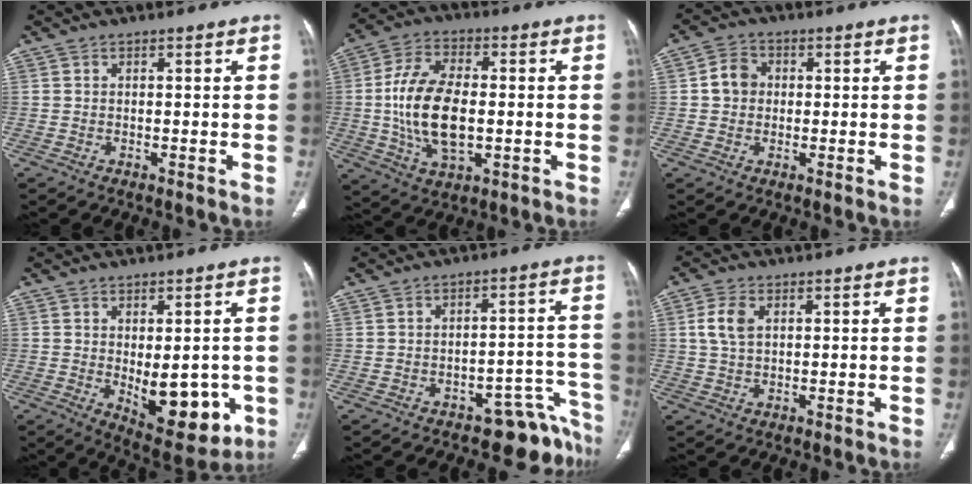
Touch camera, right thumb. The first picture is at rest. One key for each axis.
{"total": 15.4, "fx": -0.9, "fy": 8.5, "fz": 12.8, "tx": -0.239, "ty": 0.007, "tz": -0.013}
{"total": 4.8, "fx": 0.3, "fy": 4.2, "fz": 2.3, "tx": -0.027, "ty": 0.011, "tz": -0.001}
{"total": 12.6, "fx": -2.3, "fy": 6.3, "fz": 10.6, "tx": -0.106, "ty": -0.014, "tz": -0.010}
{"total": 8.8, "fx": -7.5, "fy": 4.4, "fz": 1.6, "tx": 0.036, "ty": 0.104, "tz": -0.097}
{"total": 4.8, "fx": 1.3, "fy": 2.9, "fz": 3.6, "tx": -0.082, "ty": 0.004, "tz": 0.025}